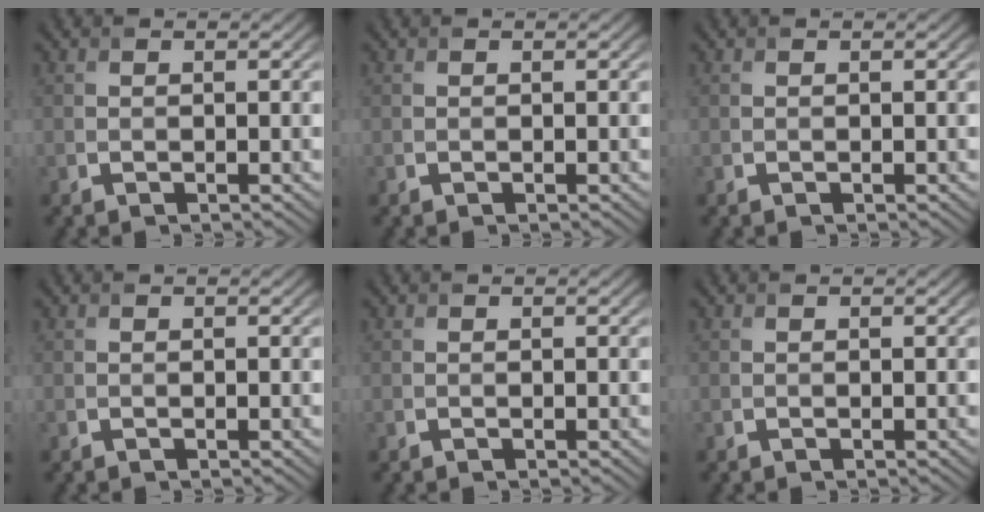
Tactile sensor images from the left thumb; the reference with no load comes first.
{"total": 0.0}
{"total": 0.0}
{"total": 0.0}
{"total": 0.0}
{"total": 0.0}